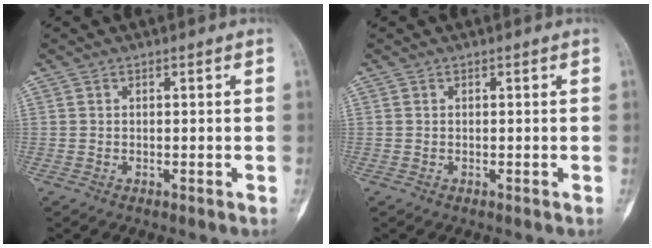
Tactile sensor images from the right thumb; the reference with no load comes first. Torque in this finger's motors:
{"motor_torque": [-0.09, -0.03, 0.04, -0.04, 0.00]}